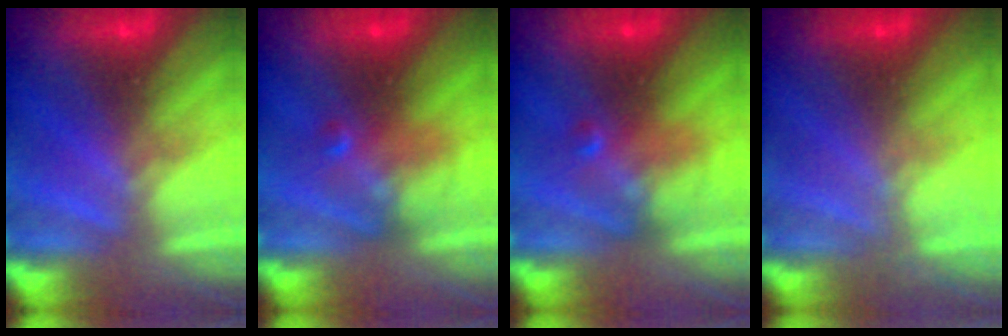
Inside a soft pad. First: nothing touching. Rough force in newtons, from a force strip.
{"total": 2.4}
{"total": 2.4}
{"total": 1.2}